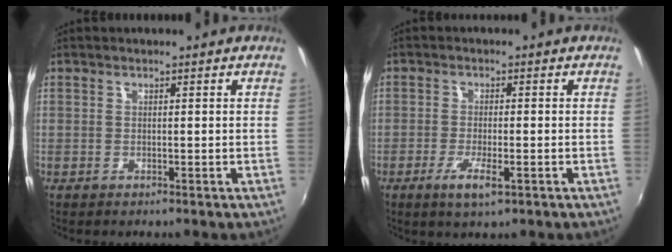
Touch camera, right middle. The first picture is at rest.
{"total": 4.8, "force": [-2.3, 1.0, 4.0], "torque": [-0.087, -0.011, -0.042]}